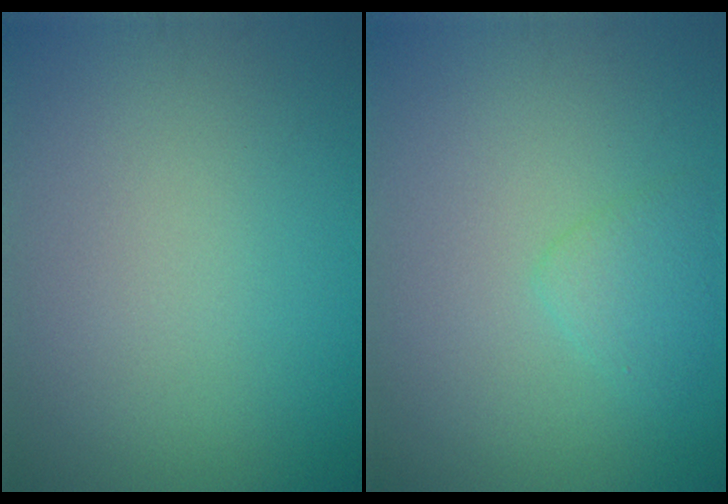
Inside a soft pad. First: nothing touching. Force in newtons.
{"total": 1.6, "press": 1.6, "slide": 0.1}